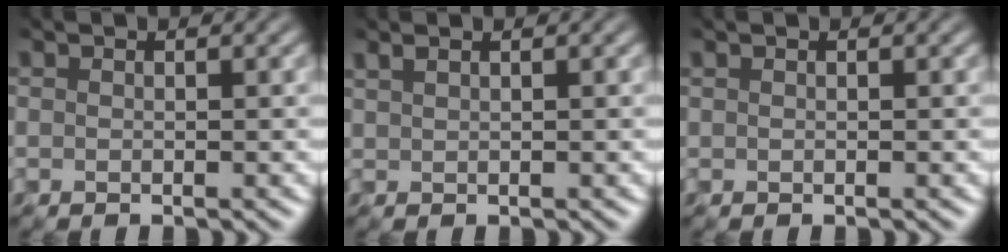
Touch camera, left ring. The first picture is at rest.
{"total": 0.9, "force": [0.7, 0.2, 0.5], "torque": [-0.013, 0.001, 0.017]}
{"total": 0.0}